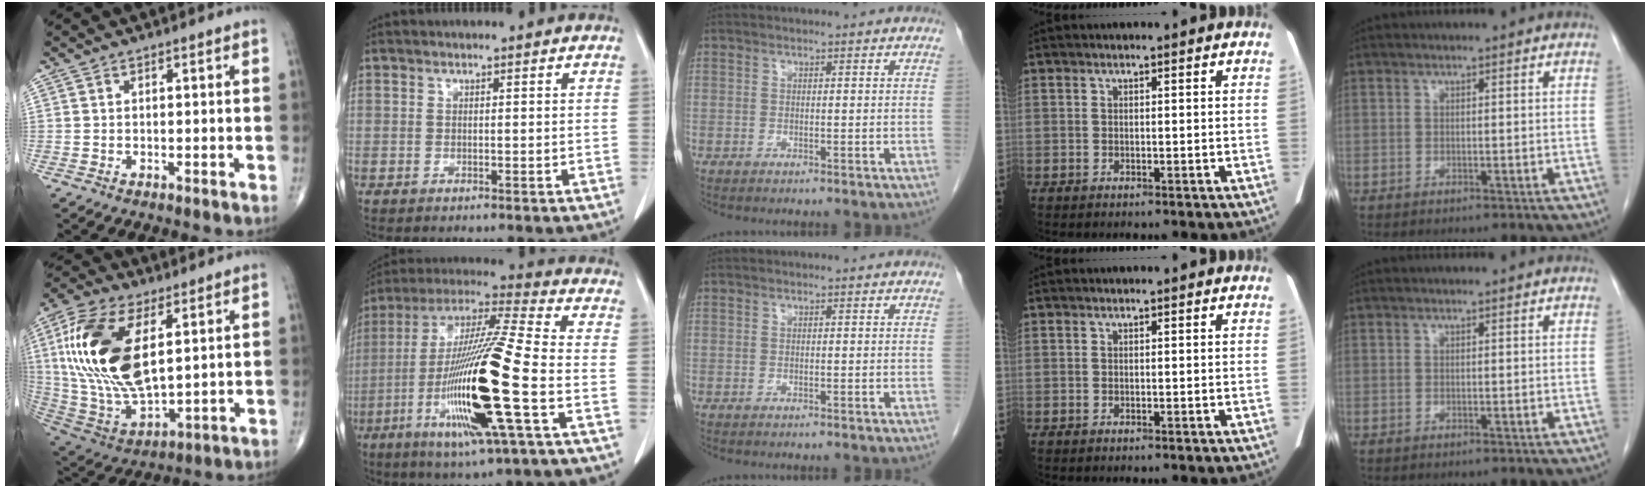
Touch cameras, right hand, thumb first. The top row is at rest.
{"thumb": {"total": 23.3, "force": [5.6, 11.6, 19.5], "torque": [-0.396, -0.025, 0.107]}, "index": {"total": 22.1, "force": [-6.1, 0.4, 21.2], "torque": [-0.438, -0.031, -0.122]}}